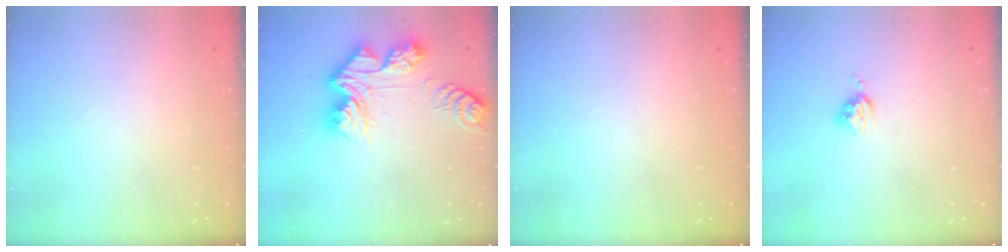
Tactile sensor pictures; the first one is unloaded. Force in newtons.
{"total": 14.1, "press": 14.1, "slide": 1.5}
{"total": 0.0}
{"total": 3.7, "press": 3.7, "slide": 0.4}